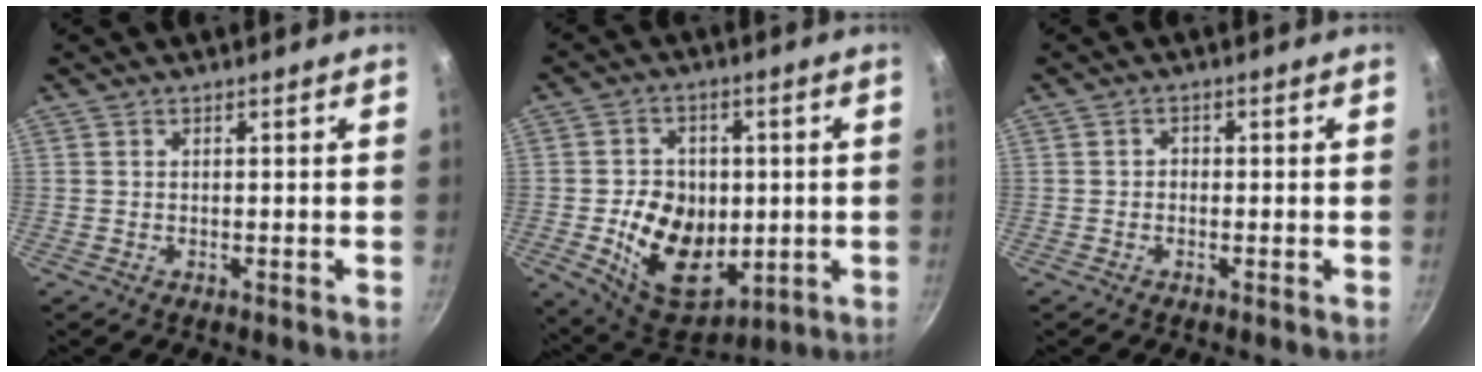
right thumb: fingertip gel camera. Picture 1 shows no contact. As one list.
[{"total": 16.3, "force": [-1.7, 11.8, 11.1], "torque": [-0.141, -0.005, -0.011]}, {"total": 1.0, "force": [-0.4, 0.9, 0.4], "torque": [-0.003, 0.004, -0.009]}]